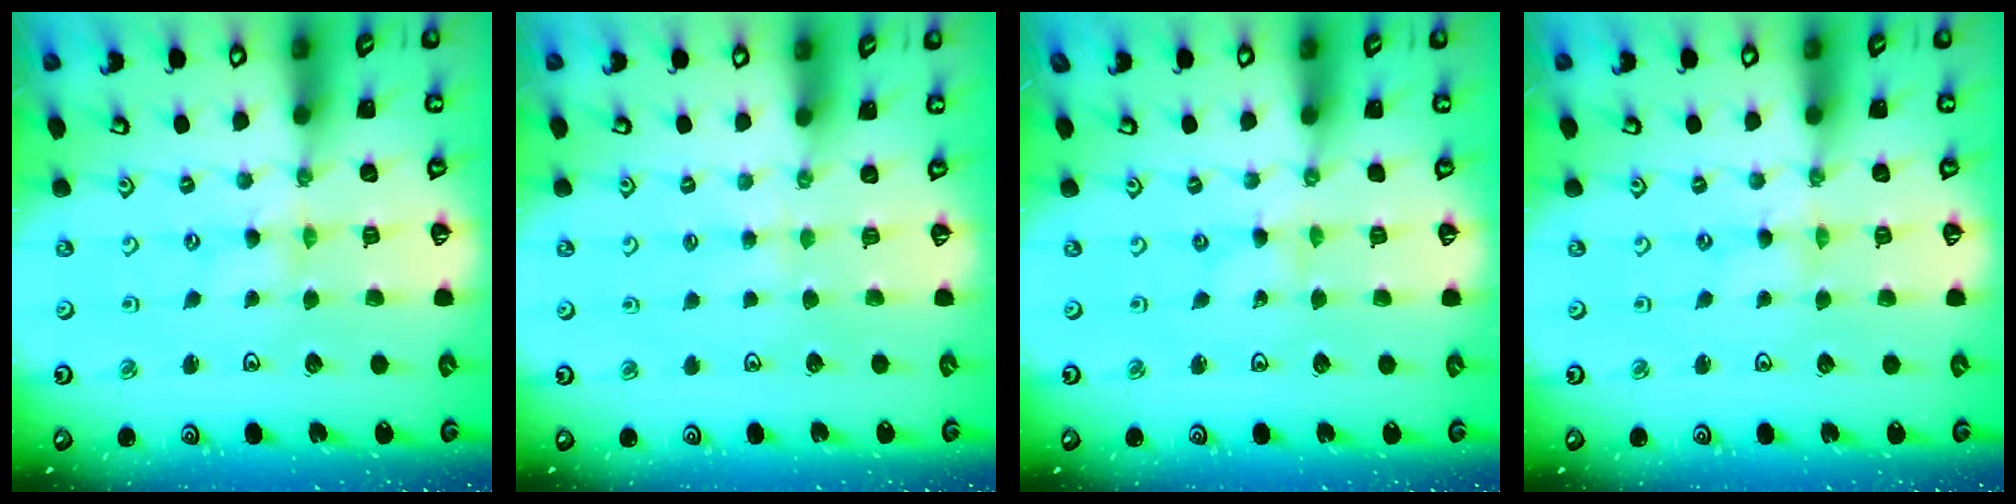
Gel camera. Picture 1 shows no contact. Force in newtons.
{"total": 1.9, "press": 1.9, "slide": 0.4}
{"total": 0.0}
{"total": 0.0}